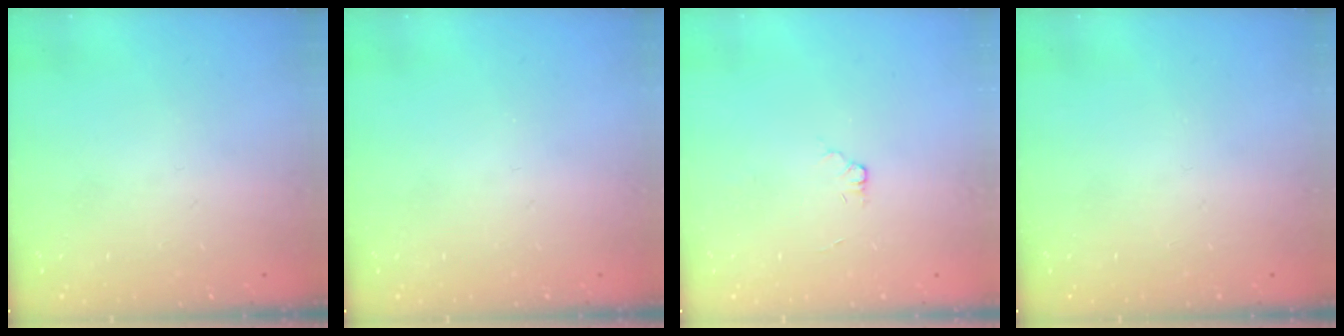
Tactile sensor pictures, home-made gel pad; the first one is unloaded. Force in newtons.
{"total": 0.0}
{"total": 3.4, "press": 3.4, "slide": 0.4}
{"total": 0.0}